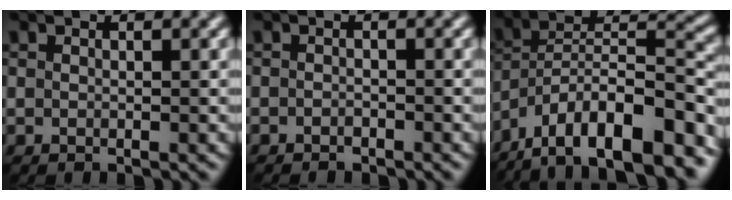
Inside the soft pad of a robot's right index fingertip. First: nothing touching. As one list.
[{"total": 0.8, "force": [-0.8, 0.1, 0.0], "torque": [0.000, 0.000, -0.013]}, {"total": 14.4, "force": [-10.2, 4.7, 9.0], "torque": [-0.155, 0.026, -0.167]}]